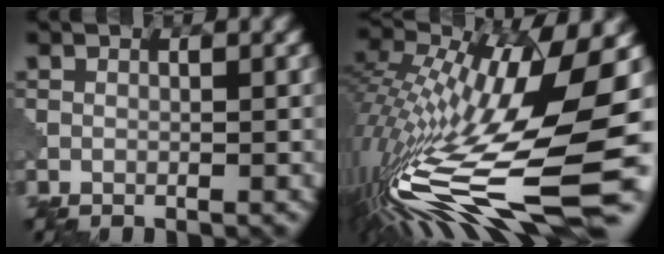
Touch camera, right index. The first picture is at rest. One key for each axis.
{"total": 16.8, "fx": -3.6, "fy": 4.8, "fz": 15.7, "tx": -0.306, "ty": 0.005, "tz": -0.065}